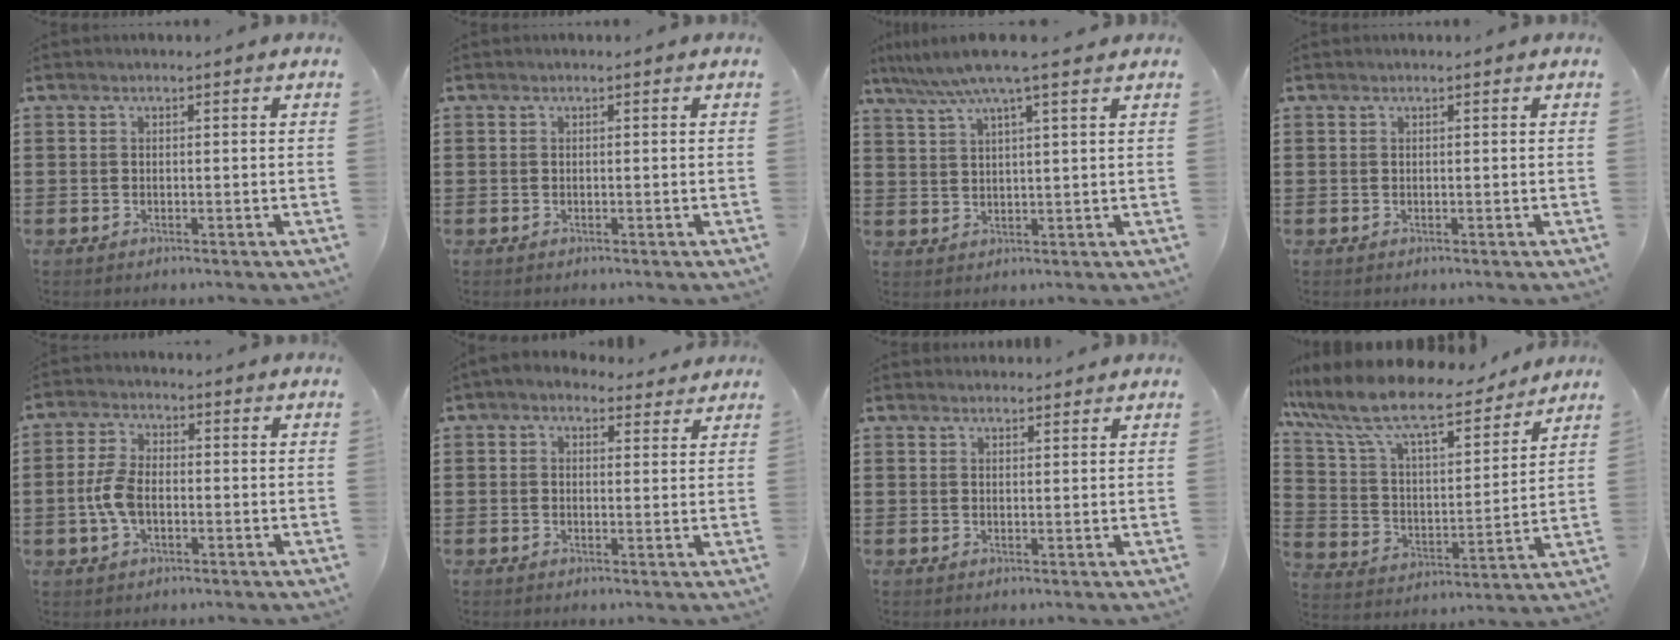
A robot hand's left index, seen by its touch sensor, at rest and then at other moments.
{"total": 0.0}
{"total": 6.8, "force": [5.1, 0.0, 4.5], "torque": [-0.101, -0.013, 0.088]}
{"total": 0.0}
{"total": 5.7, "force": [-1.1, 3.0, 4.7], "torque": [-0.119, -0.005, -0.027]}
{"total": 2.4, "force": [1.9, 1.2, 0.9], "torque": [-0.017, -0.004, 0.032]}
{"total": 1.4, "force": [1.4, 0.2, 0.1], "torque": [-0.005, 0.001, 0.027]}
{"total": 10.8, "force": [9.0, 2.1, 5.6], "torque": [-0.148, -0.055, 0.154]}